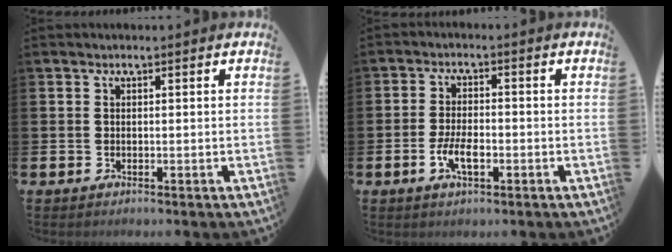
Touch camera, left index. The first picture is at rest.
{"total": 4.2, "force": [-1.3, 1.8, 3.6], "torque": [-0.065, 0.002, -0.023]}